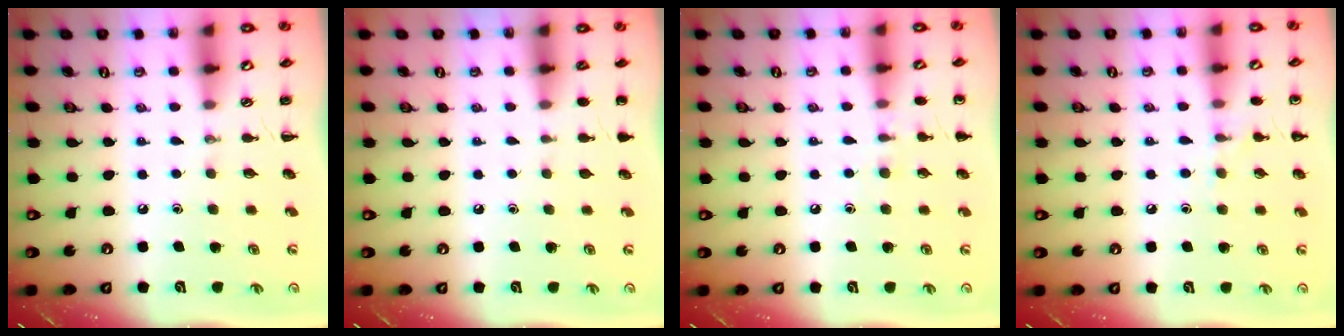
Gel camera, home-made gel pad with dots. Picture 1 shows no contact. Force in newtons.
{"total": 1.2, "press": 1.2, "slide": 0.1}
{"total": 5.9, "press": 5.6, "slide": 1.7}
{"total": 7.1, "press": 6.8, "slide": 2.0}